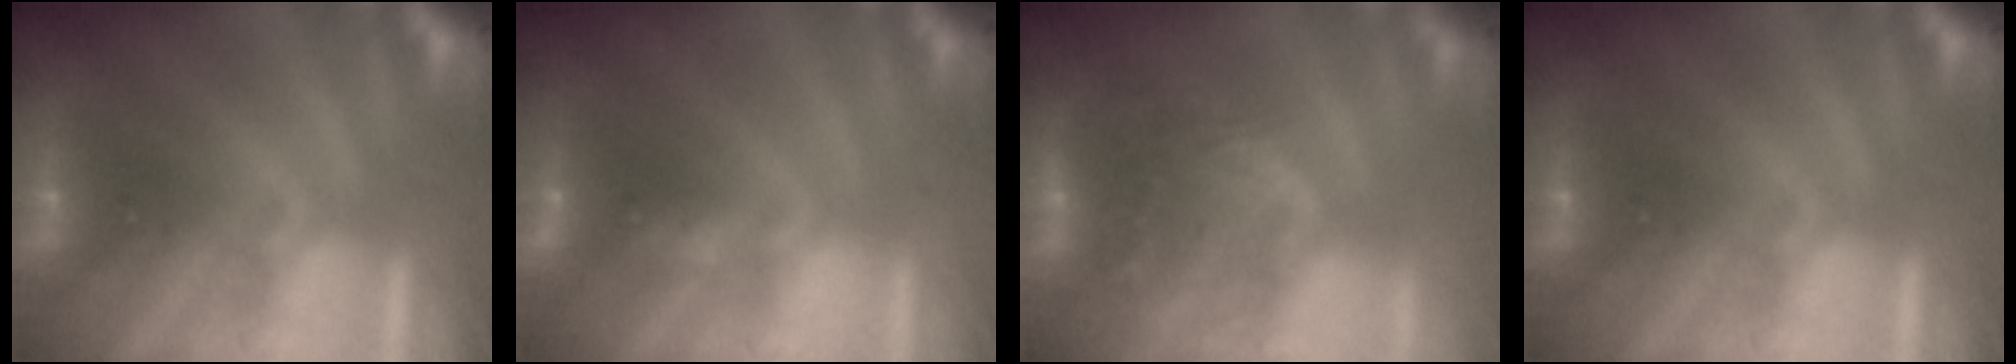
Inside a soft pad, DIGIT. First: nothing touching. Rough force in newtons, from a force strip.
{"total": 3.4}
{"total": 11.0}
{"total": 0.0}